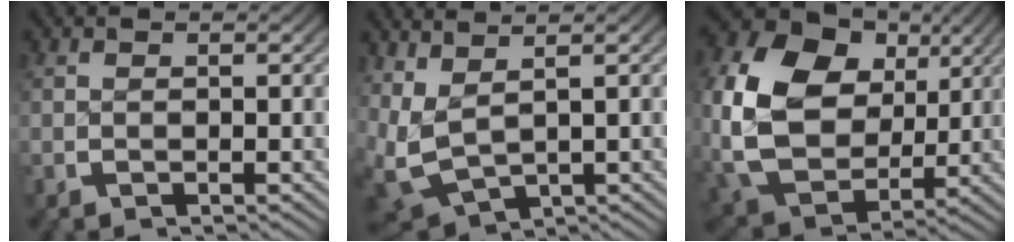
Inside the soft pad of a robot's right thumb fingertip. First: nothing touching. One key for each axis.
{"total": 6.6, "fx": 0.4, "fy": 4.8, "fz": 4.4, "tx": -0.126, "ty": -0.041, "tz": 0.035}
{"total": 17.5, "fx": 1.8, "fy": 13.4, "fz": 11.2, "tx": -0.277, "ty": -0.042, "tz": 0.043}